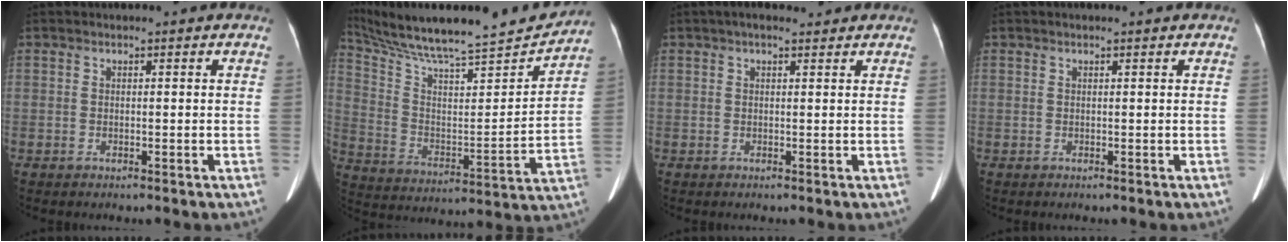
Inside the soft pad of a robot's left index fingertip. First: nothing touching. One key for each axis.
{"total": 22.2, "fx": 20.5, "fy": 1.7, "fz": 8.5, "tx": -0.162, "ty": -0.028, "tz": 0.315}
{"total": 2.1, "fx": 1.2, "fy": 0.8, "fz": 1.5, "tx": -0.025, "ty": 0.021, "tz": 0.019}
{"total": 0.6, "fx": -0.6, "fy": 0.0, "fz": 0.2, "tx": -0.007, "ty": 0.006, "tz": -0.009}